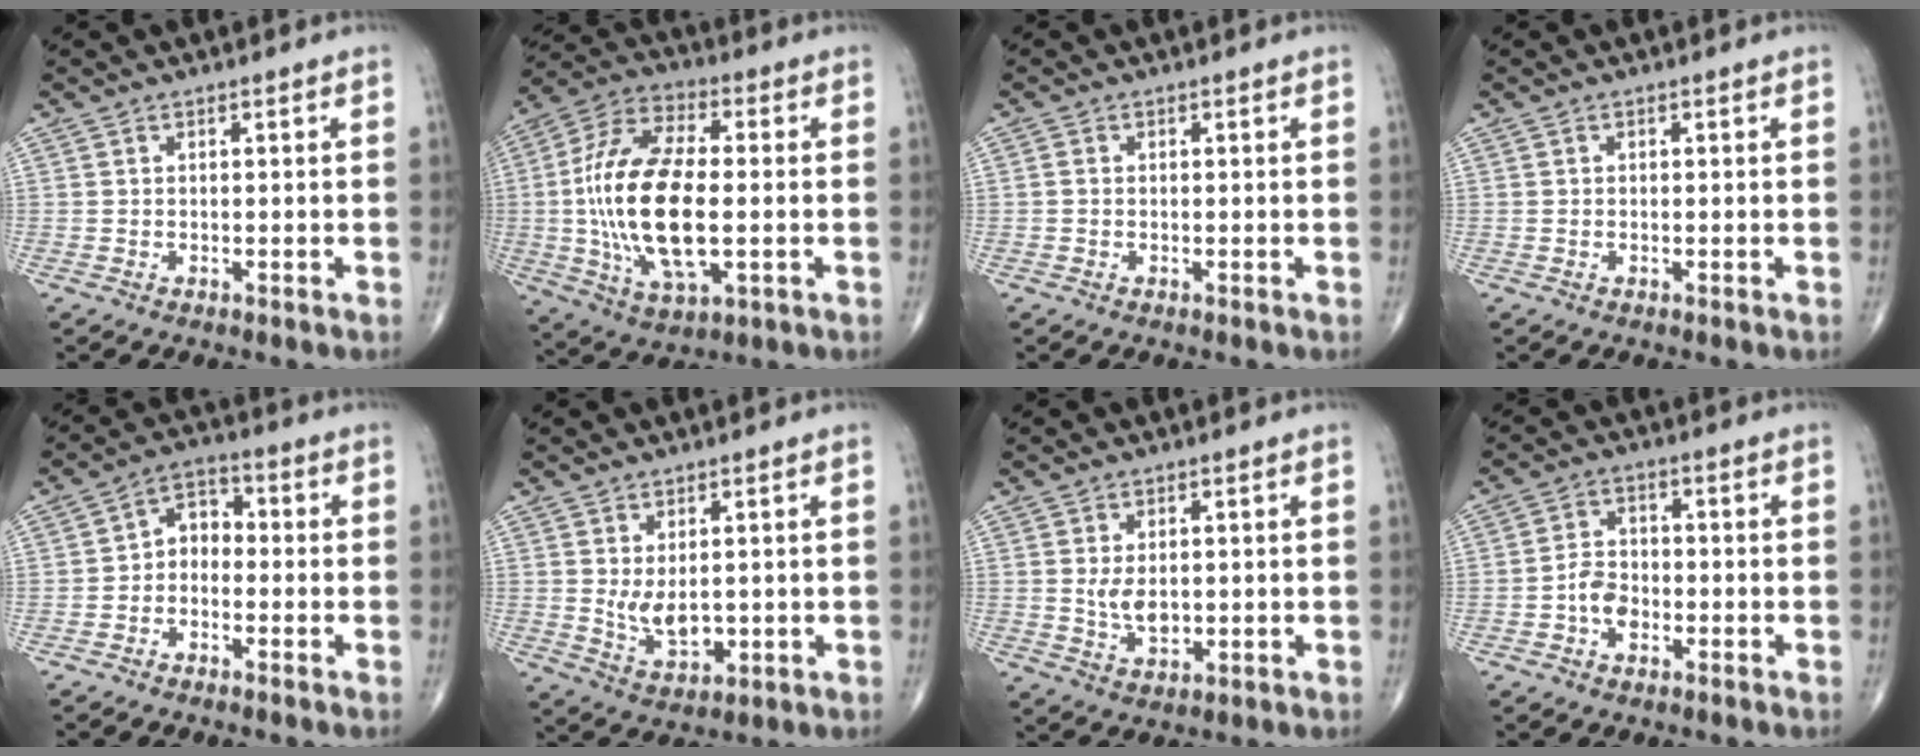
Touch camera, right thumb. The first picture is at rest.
{"total": 21.2, "force": [-1.2, 9.8, 18.7], "torque": [-0.375, 0.008, -0.020]}
{"total": 0.7, "force": [-0.1, 0.6, 0.4], "torque": [-0.006, 0.001, -0.003]}
{"total": 0.0}
{"total": 5.2, "force": [-1.2, 3.9, 3.2], "torque": [-0.032, 0.030, -0.039]}
{"total": 6.0, "force": [0.6, 3.5, 4.9], "torque": [-0.071, -0.018, 0.024]}
{"total": 4.8, "force": [0.4, 3.0, 3.8], "torque": [-0.059, -0.010, 0.014]}
{"total": 4.8, "force": [-1.8, 3.4, 2.9], "torque": [-0.040, 0.019, -0.039]}